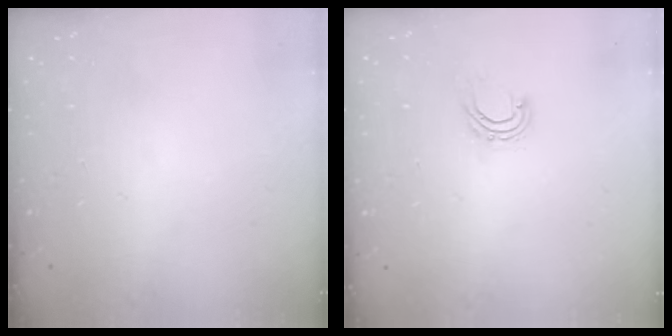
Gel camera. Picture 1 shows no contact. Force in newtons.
{"total": 4.9, "press": 4.8, "slide": 0.7}